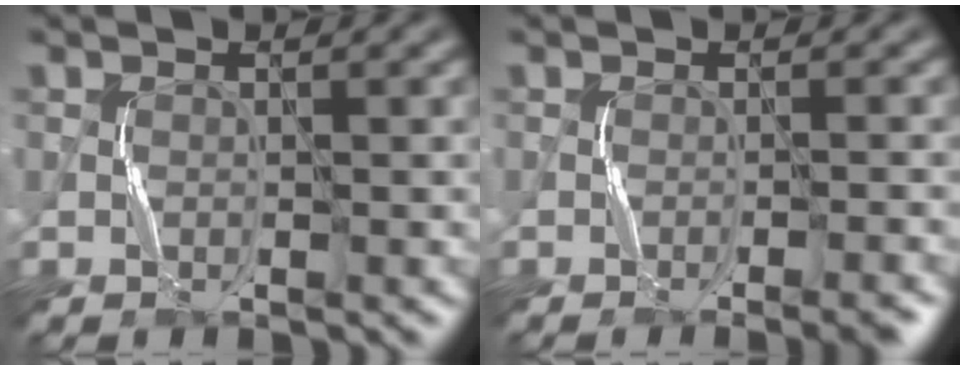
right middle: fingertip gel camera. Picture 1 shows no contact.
{"total": 1.9, "force": [-1.1, 0.1, 1.6], "torque": [-0.019, 0.005, -0.016]}